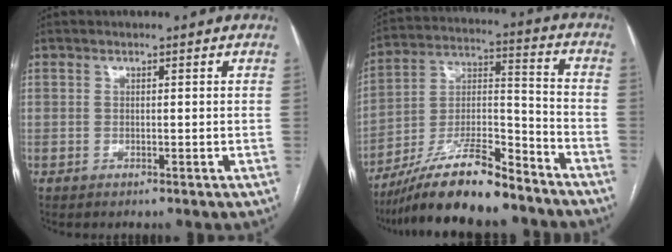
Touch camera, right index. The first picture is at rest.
{"total": 17.2, "force": [-14.0, 2.7, 9.7], "torque": [-0.192, 0.001, -0.249]}